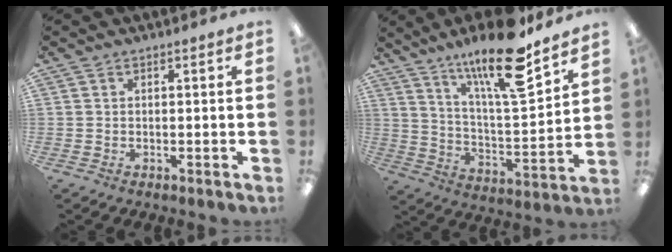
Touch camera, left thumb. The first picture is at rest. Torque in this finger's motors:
{"motor_torque": [0.09, 0.31, 1.64, -1.13, 0.31]}